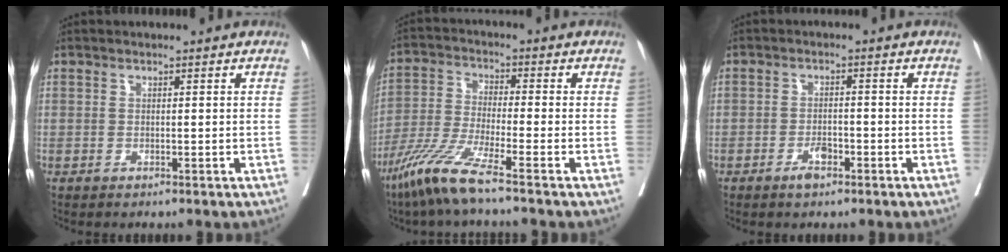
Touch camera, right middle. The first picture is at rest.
{"total": 8.3, "force": [-5.8, -0.6, 5.8], "torque": [-0.125, -0.030, -0.124]}
{"total": 2.7, "force": [-1.7, 1.0, 1.8], "torque": [-0.029, 0.003, -0.028]}